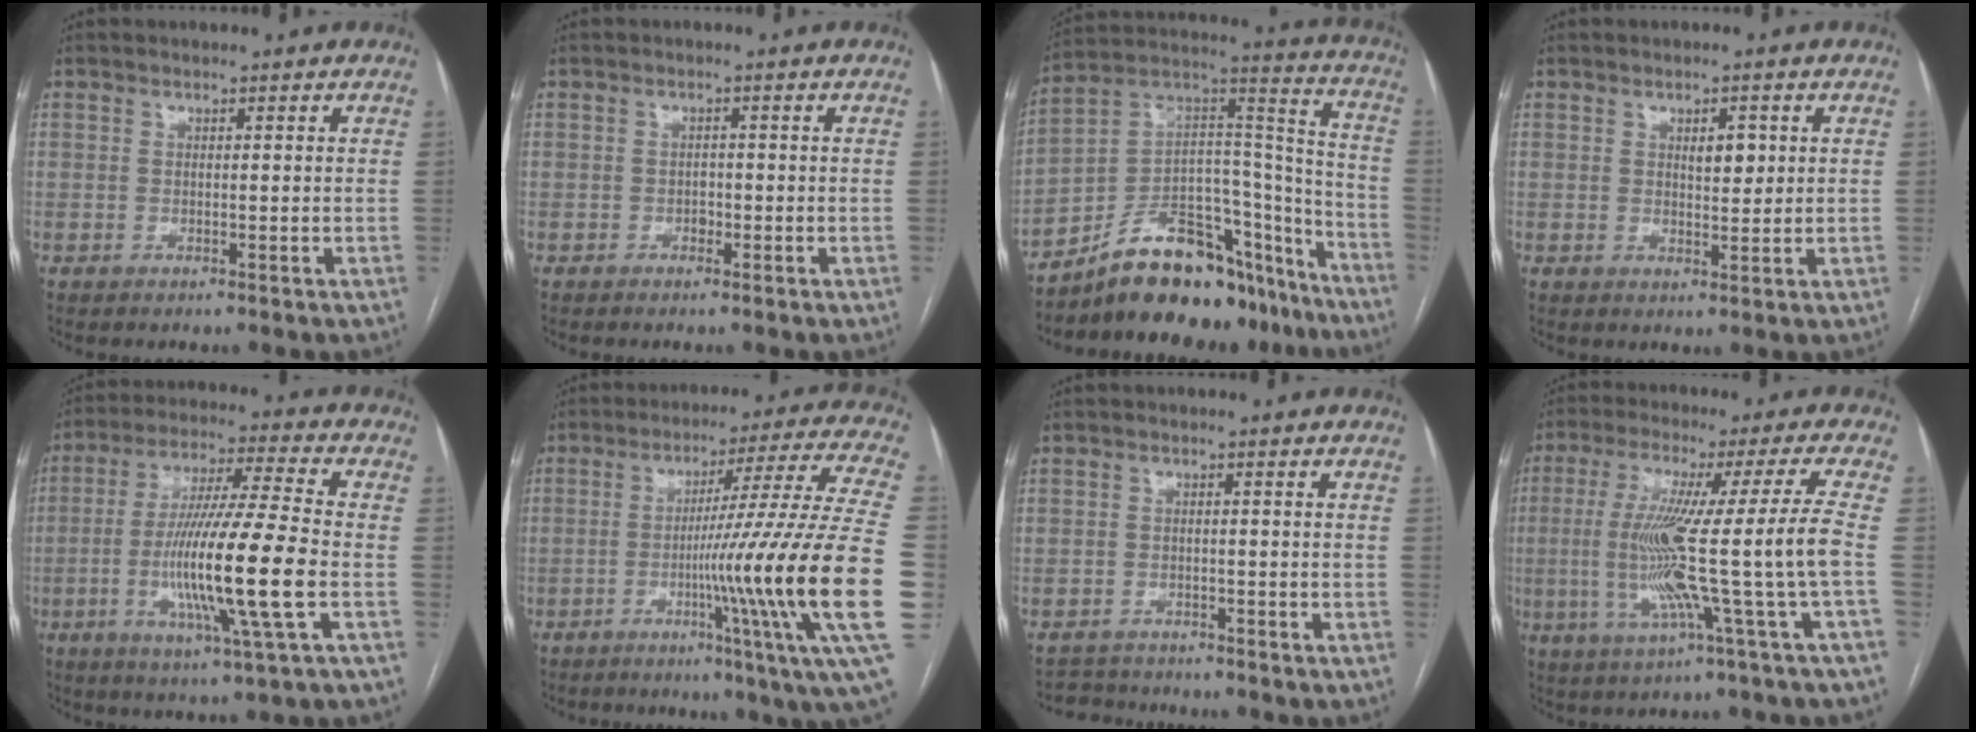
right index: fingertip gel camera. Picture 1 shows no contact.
{"total": 1.2, "force": [-0.7, 0.8, 0.5], "torque": [-0.006, 0.004, -0.011]}
{"total": 22.0, "force": [-17.4, 8.8, 10.1], "torque": [-0.137, 0.064, -0.274]}
{"total": 3.0, "force": [1.0, 1.4, 2.5], "torque": [-0.038, -0.001, 0.016]}
{"total": 16.1, "force": [-3.6, -0.4, 15.7], "torque": [-0.299, -0.013, -0.071]}
{"total": 24.3, "force": [-5.2, -2.0, 23.6], "torque": [-0.281, -0.009, -0.095]}
{"total": 2.9, "force": [-2.6, 0.6, -1.1], "torque": [0.019, -0.009, -0.043]}
{"total": 14.6, "force": [-2.5, -2.7, 14.1], "torque": [-0.260, -0.007, -0.043]}